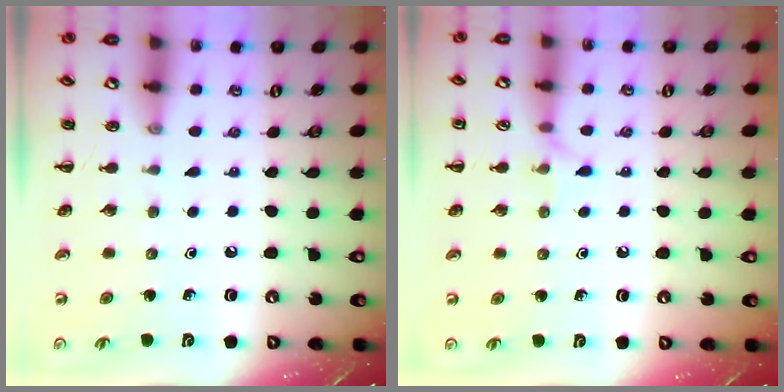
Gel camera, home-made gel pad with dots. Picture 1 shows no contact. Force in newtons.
{"total": 5.0, "press": 4.8, "slide": 1.5}